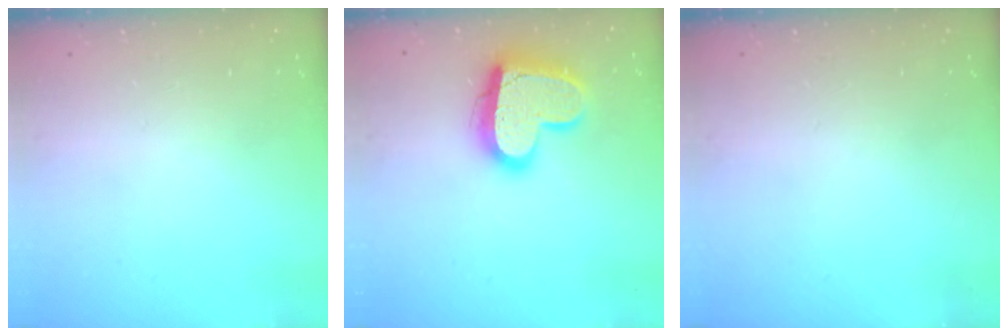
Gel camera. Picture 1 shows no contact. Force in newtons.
{"total": 18.1, "press": 18.1, "slide": 1.6}
{"total": 0.0}